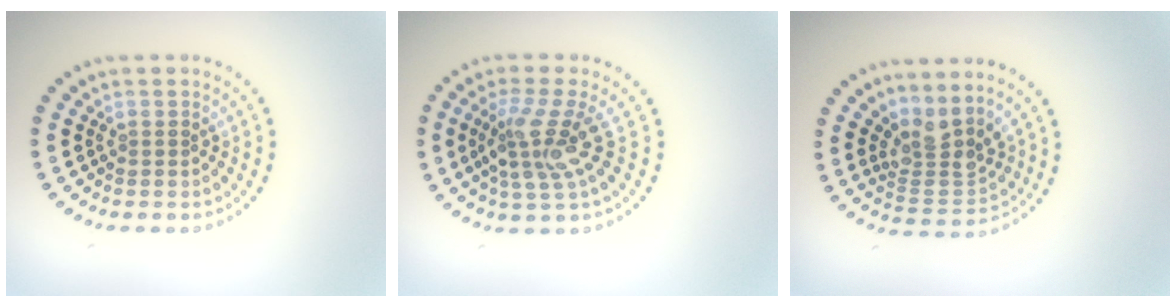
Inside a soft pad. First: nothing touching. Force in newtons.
{"total": 3.8, "press": 3.1, "slide": 2.2}
{"total": 3.4, "press": 2.6, "slide": 2.2}